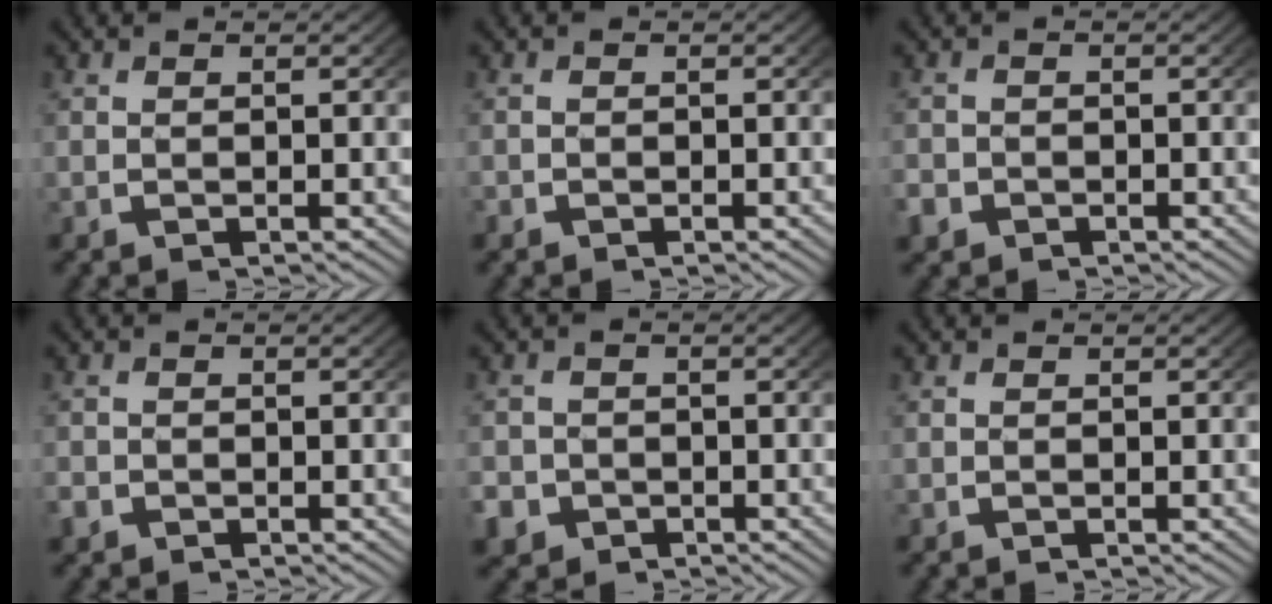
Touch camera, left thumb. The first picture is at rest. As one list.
[{"total": 0.6, "force": [-0.4, 0.4, -0.1], "torque": [0.003, -0.007, -0.009]}, {"total": 2.2, "force": [-1.3, 1.7, 0.3], "torque": [-0.015, -0.013, -0.022]}, {"total": 1.5, "force": [-0.9, 1.1, 0.2], "torque": [-0.011, -0.009, -0.016]}, {"total": 4.2, "force": [-2.3, 3.3, 0.8], "torque": [-0.030, -0.029, -0.031]}, {"total": 0.0}]